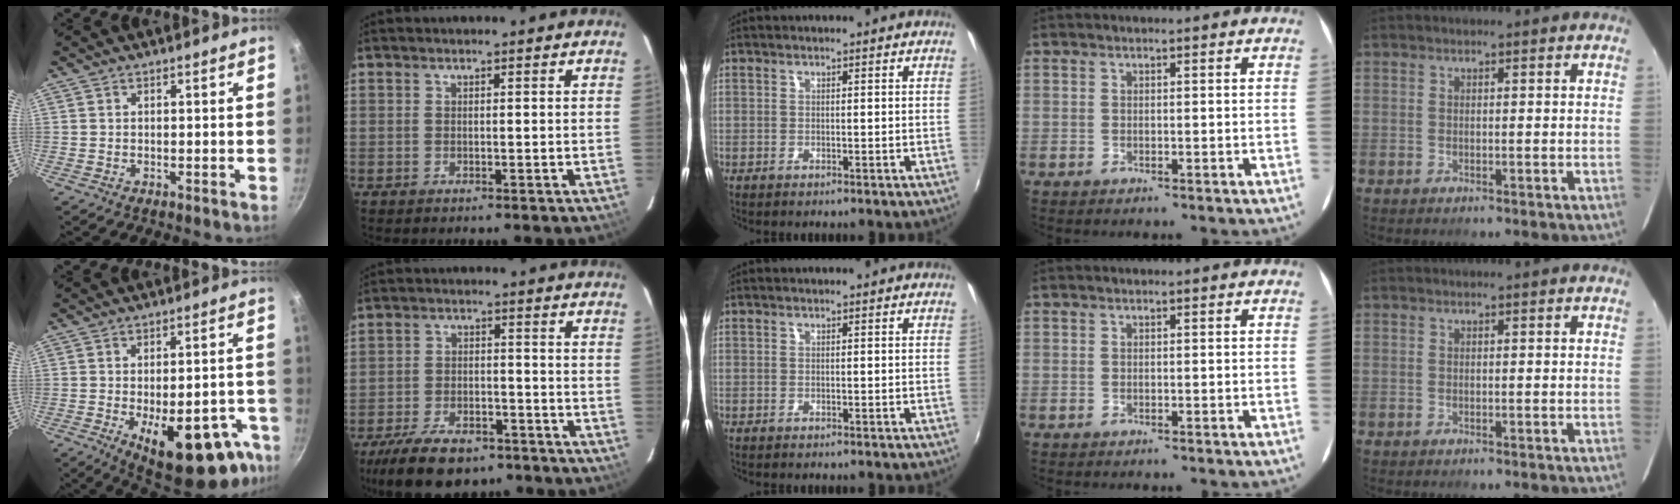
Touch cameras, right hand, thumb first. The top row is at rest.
{"thumb": {"total": 21.0, "force": [-9.4, 9.3, 16.3], "torque": [-0.160, 0.018, -0.116]}, "index": {"total": 14.7, "force": [-10.5, 6.9, 7.6], "torque": [-0.177, -0.011, -0.169]}}